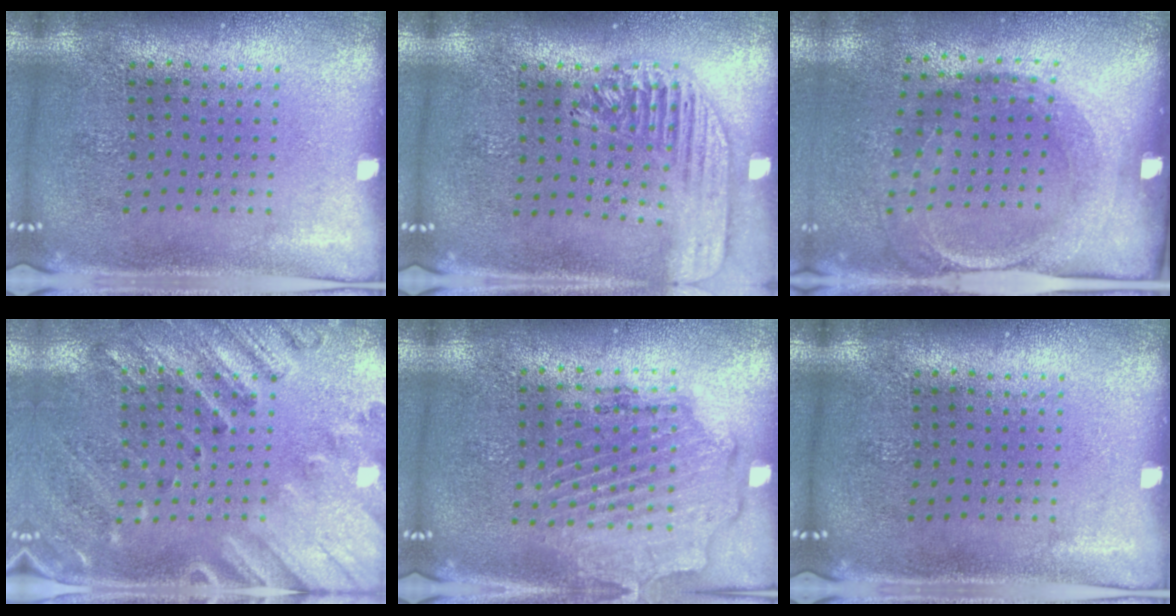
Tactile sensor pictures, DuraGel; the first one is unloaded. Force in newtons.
{"total": 1.6, "press": 1.4, "slide": 0.6}
{"total": 1.7, "press": 1.3, "slide": 1.1}
{"total": 2.4, "press": 2.0, "slide": 1.3}
{"total": 1.9, "press": 1.7, "slide": 0.7}
{"total": 0.0}